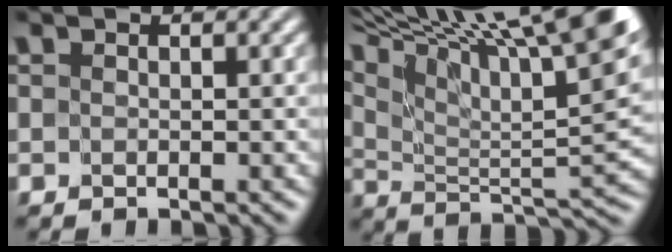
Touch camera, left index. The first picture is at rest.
{"total": 18.2, "force": [12.8, 4.0, 12.3], "torque": [-0.208, 0.035, 0.183]}